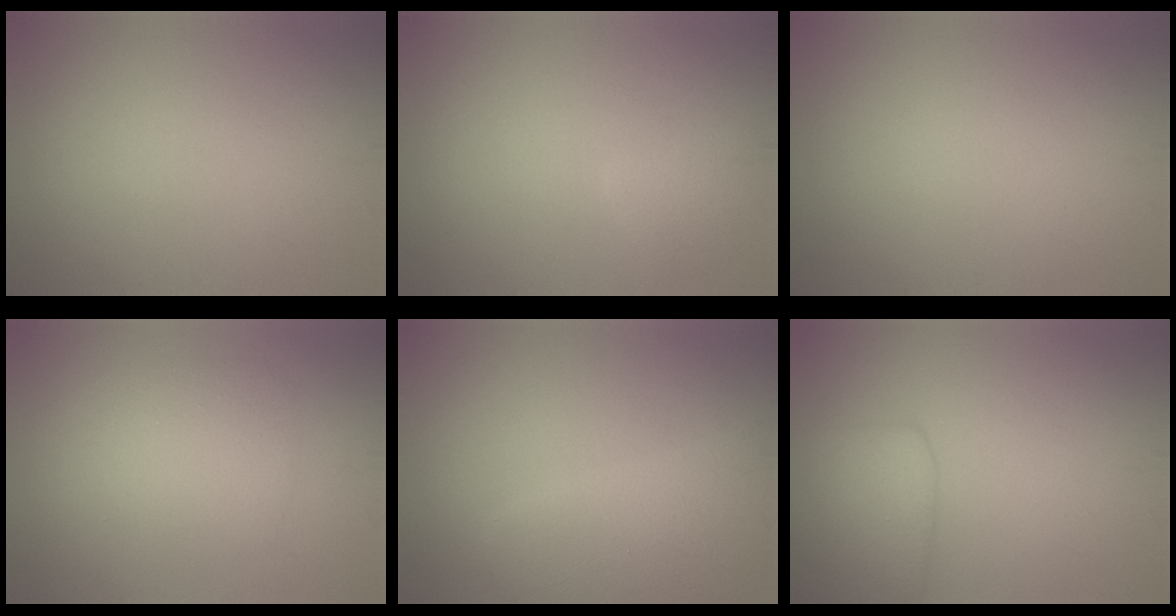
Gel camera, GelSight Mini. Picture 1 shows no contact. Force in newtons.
{"total": 1.8, "press": 1.8, "slide": 0.2}
{"total": 0.0}
{"total": 2.9, "press": 2.9, "slide": 0.2}
{"total": 6.4, "press": 6.4, "slide": 0.3}
{"total": 4.1, "press": 4.1, "slide": 0.2}